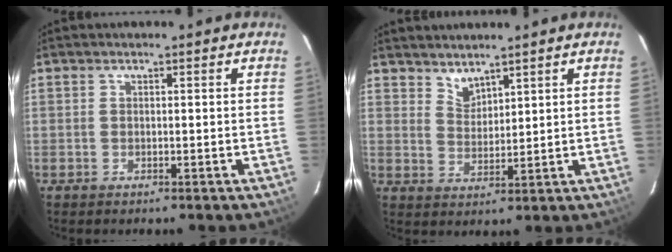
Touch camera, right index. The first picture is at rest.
{"total": 3.6, "force": [3.3, 1.2, 0.7], "torque": [-0.010, -0.003, 0.063]}